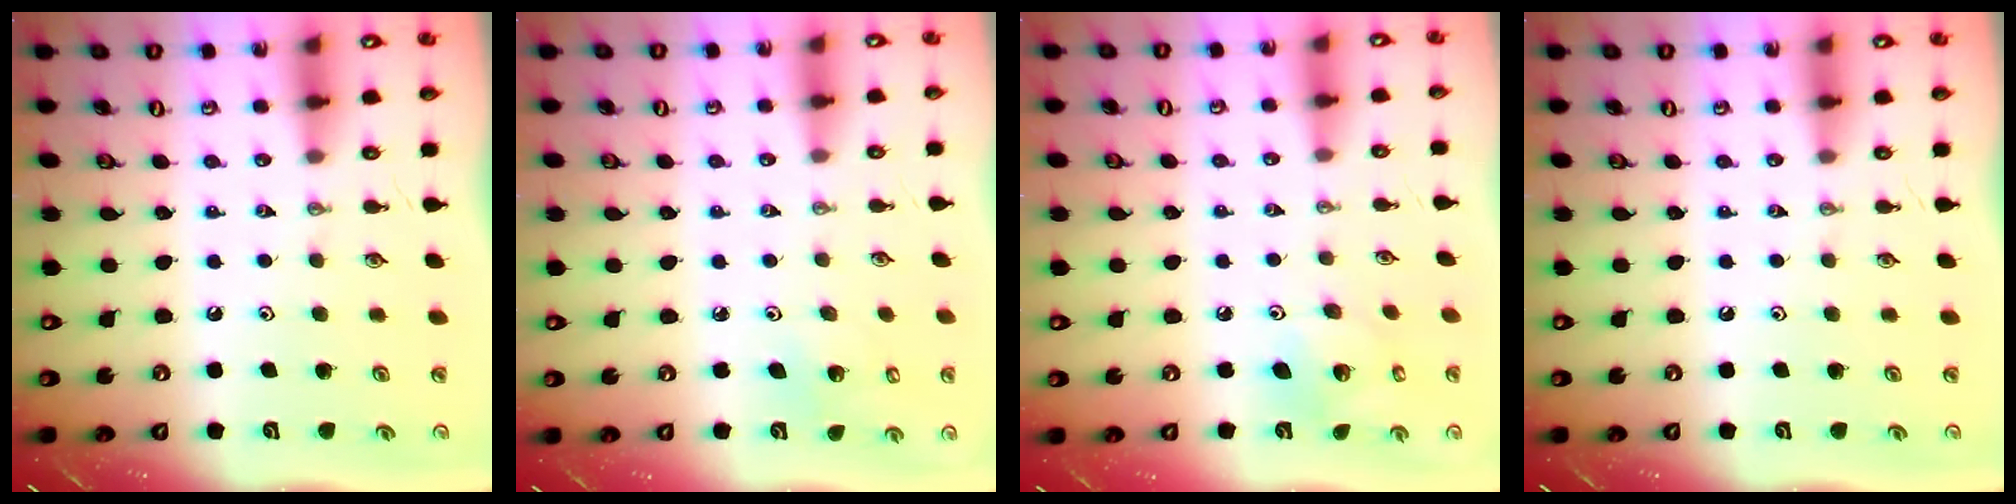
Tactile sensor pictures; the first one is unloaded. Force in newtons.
{"total": 4.1, "press": 4.1, "slide": 0.4}
{"total": 7.4, "press": 7.4, "slide": 0.2}
{"total": 0.0}